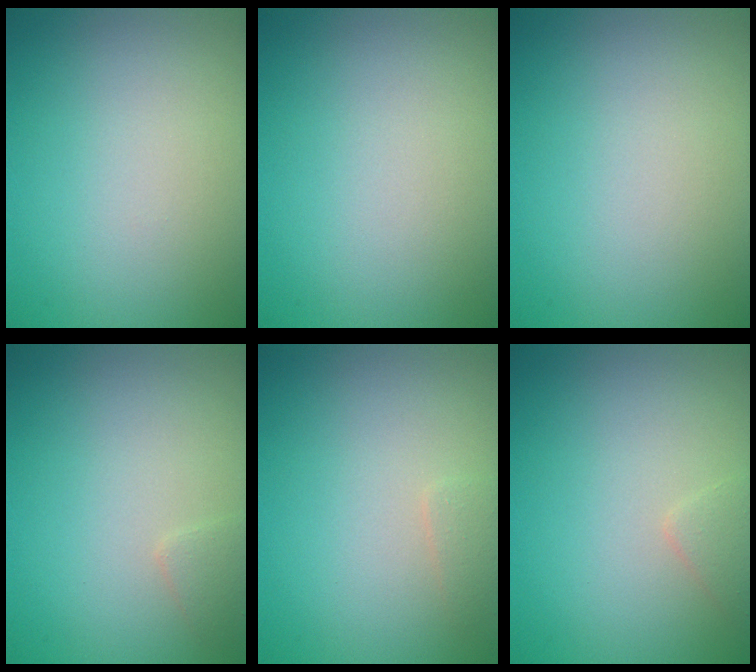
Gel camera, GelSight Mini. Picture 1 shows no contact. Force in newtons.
{"total": 0.0}
{"total": 0.0}
{"total": 0.9, "press": 0.9, "slide": 0.1}
{"total": 0.9, "press": 0.9, "slide": 0.0}
{"total": 1.1, "press": 1.1, "slide": 0.1}